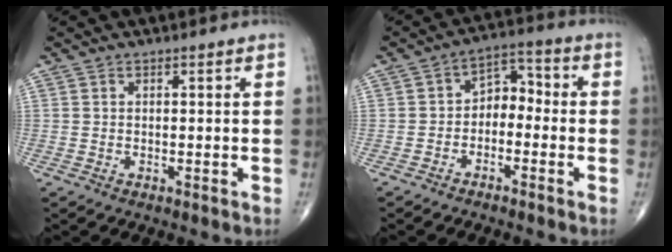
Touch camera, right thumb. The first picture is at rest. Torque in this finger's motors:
{"motor_torque": [0.04, 0.10, 0.28, 0.07, 0.06]}